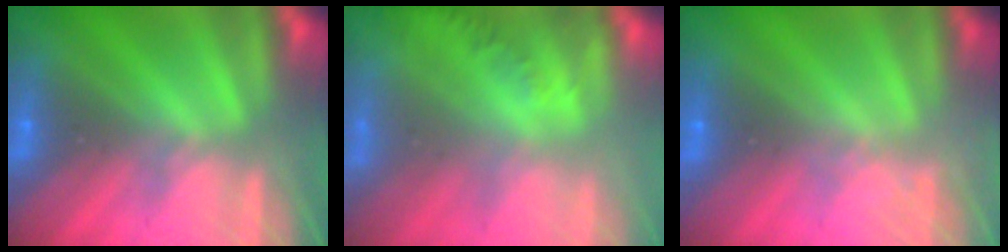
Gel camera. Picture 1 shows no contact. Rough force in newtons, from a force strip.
{"total": 1.3}
{"total": 1.6}